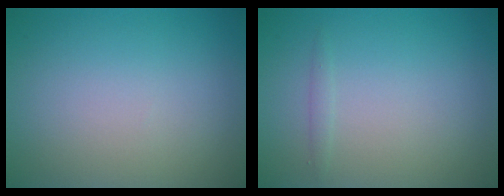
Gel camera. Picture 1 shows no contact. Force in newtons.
{"total": 0.5, "press": 0.5, "slide": 0.0}